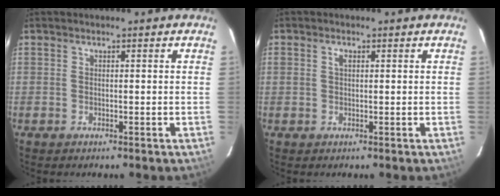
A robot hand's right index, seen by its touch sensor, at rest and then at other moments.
{"total": 1.2, "force": [0.4, 0.8, 0.9], "torque": [-0.016, 0.004, 0.005]}